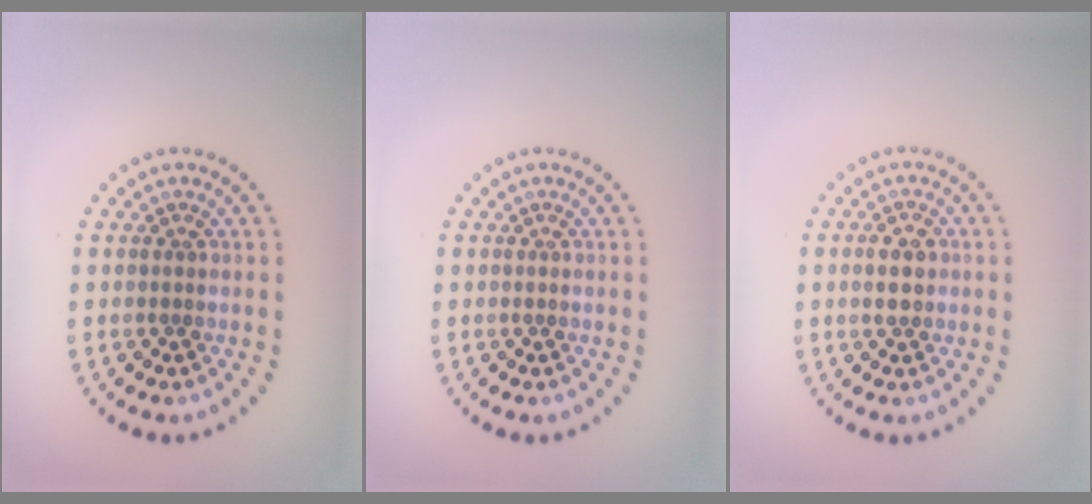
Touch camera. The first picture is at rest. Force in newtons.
{"total": 0.0}
{"total": 2.6, "press": 2.6, "slide": 0.2}